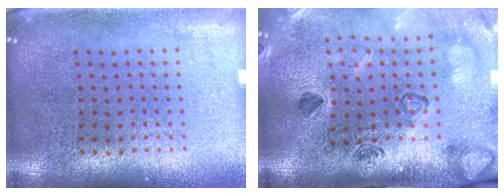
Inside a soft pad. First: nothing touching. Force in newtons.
{"total": 2.8, "press": 2.5, "slide": 1.3}